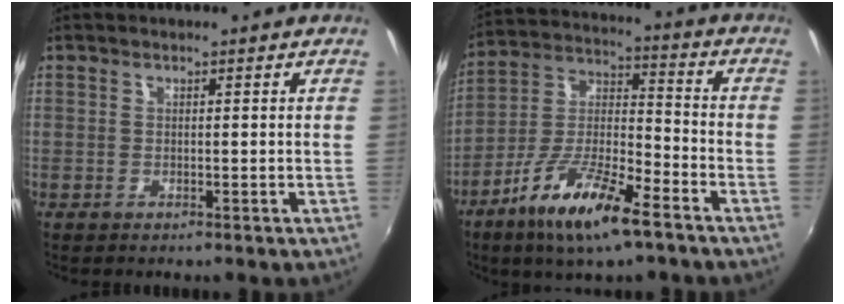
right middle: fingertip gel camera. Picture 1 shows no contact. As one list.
[{"total": 15.5, "force": [-9.4, 3.9, 11.6], "torque": [-0.234, -0.016, -0.177]}]